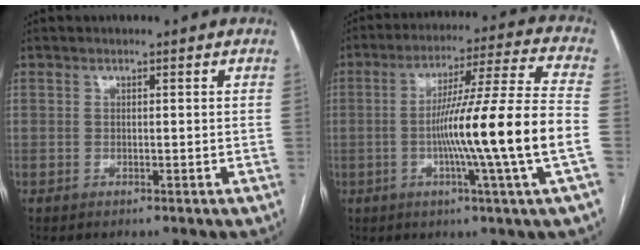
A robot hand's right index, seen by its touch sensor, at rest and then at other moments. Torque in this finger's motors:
{"motor_torque": [2.14, 0.00, 1.05, 0.21]}